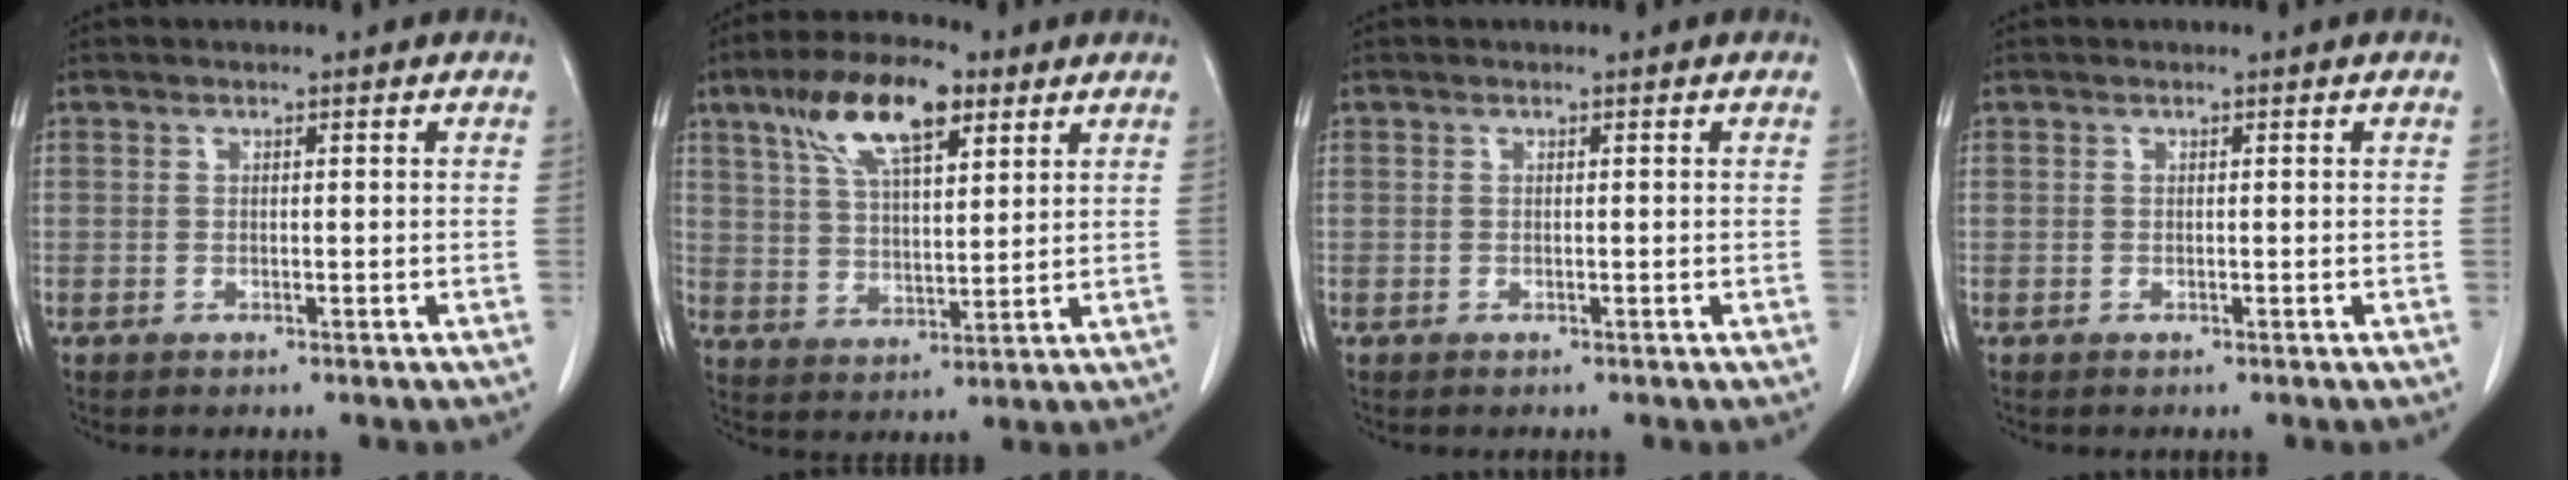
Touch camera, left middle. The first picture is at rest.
{"total": 11.7, "force": [6.6, 3.9, 8.8], "torque": [-0.164, 0.018, 0.123]}
{"total": 0.0}
{"total": 0.0}